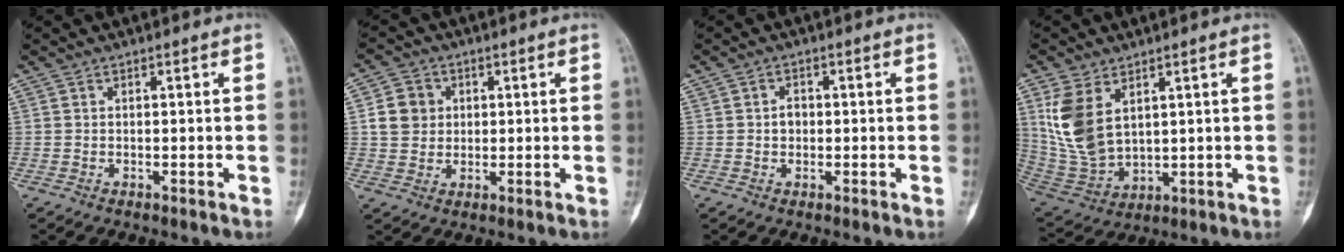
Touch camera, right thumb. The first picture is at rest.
{"total": 6.4, "force": [1.2, 5.8, 2.5], "torque": [-0.023, 0.001, 0.018]}
{"total": 2.0, "force": [-0.1, 1.6, 1.2], "torque": [-0.009, 0.005, -0.003]}
{"total": 11.8, "force": [4.3, 7.0, 8.5], "torque": [-0.172, -0.019, 0.107]}